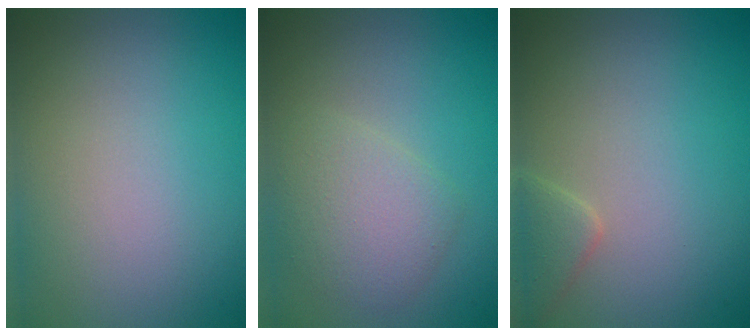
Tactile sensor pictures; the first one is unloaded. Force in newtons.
{"total": 2.9, "press": 2.9, "slide": 0.0}
{"total": 1.8, "press": 1.8, "slide": 0.1}